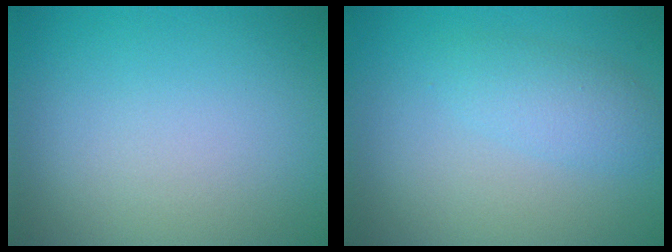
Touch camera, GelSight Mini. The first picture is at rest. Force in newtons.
{"total": 2.4, "press": 2.4, "slide": 0.1}